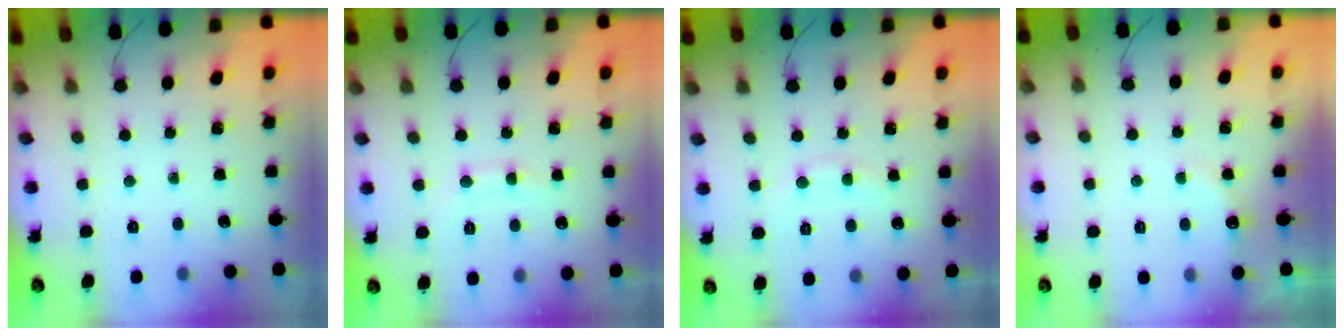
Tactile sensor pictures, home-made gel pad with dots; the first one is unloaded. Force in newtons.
{"total": 5.5, "press": 5.3, "slide": 1.6}
{"total": 6.8, "press": 6.7, "slide": 1.6}
{"total": 6.1, "press": 6.0, "slide": 0.9}